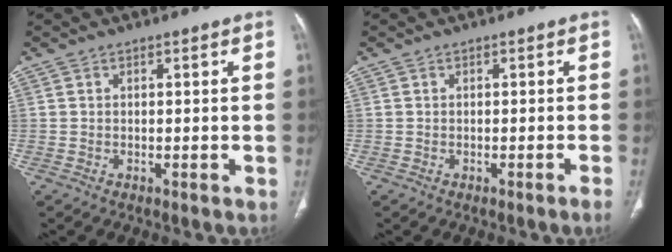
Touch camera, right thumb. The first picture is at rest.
{"total": 1.4, "force": [-0.9, -0.5, 0.9], "torque": [-0.015, 0.005, -0.010]}